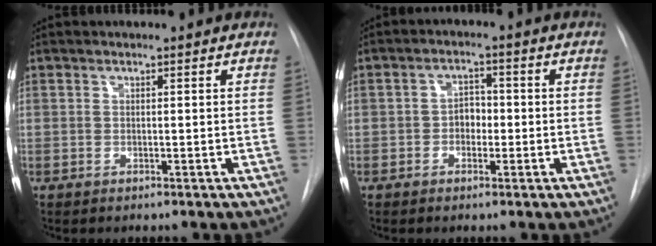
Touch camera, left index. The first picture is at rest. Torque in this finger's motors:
{"motor_torque": [-0.17, 0.24, 0.00, 0.00]}